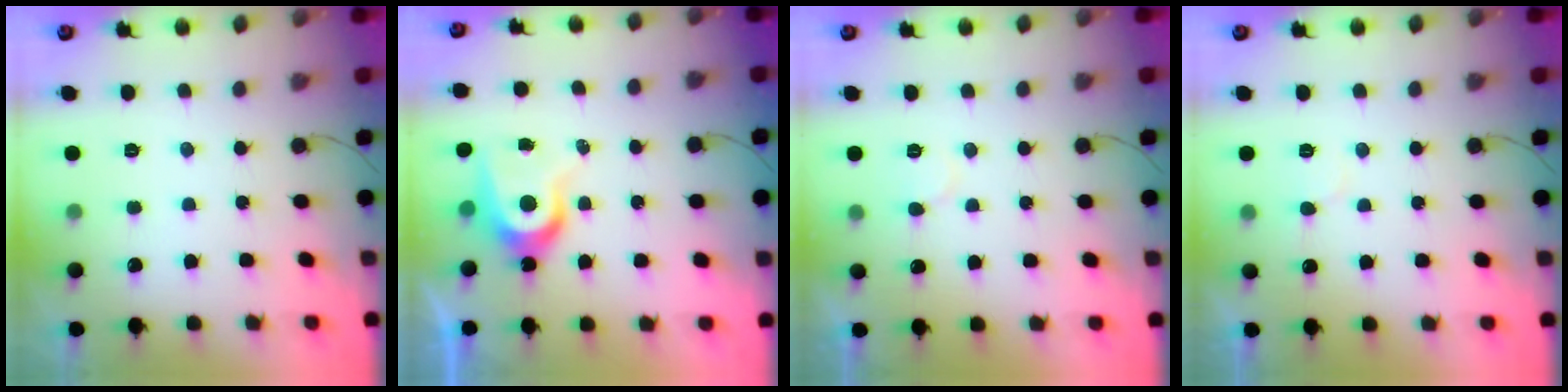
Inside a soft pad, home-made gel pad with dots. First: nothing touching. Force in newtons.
{"total": 7.8, "press": 7.8, "slide": 0.2}
{"total": 5.7, "press": 5.6, "slide": 0.4}
{"total": 5.1, "press": 5.1, "slide": 0.4}